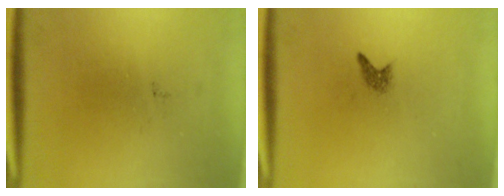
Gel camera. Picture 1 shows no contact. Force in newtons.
{"total": 0.9}